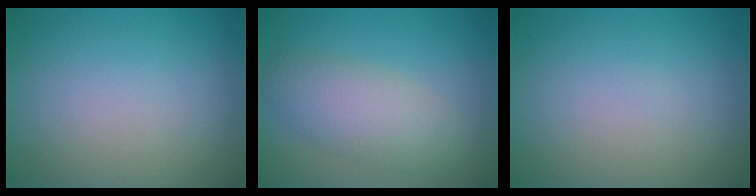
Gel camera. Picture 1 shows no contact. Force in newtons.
{"total": 4.6, "press": 4.6, "slide": 0.3}
{"total": 0.0}